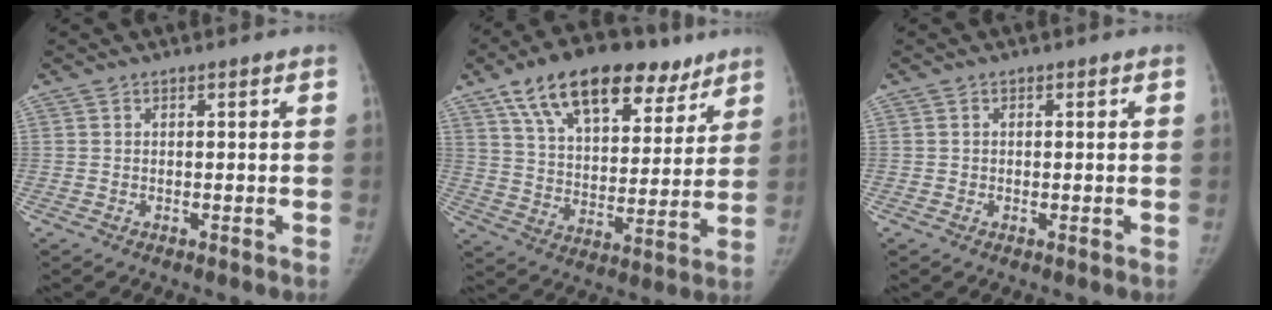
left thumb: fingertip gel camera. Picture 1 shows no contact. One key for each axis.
{"total": 23.1, "fx": 14.1, "fy": 11.7, "fz": 14.0, "tx": -0.190, "ty": -0.023, "tz": 0.236}
{"total": 0.5, "fx": -0.2, "fy": 0.5, "fz": -0.1, "tx": 0.007, "ty": 0.003, "tz": -0.003}